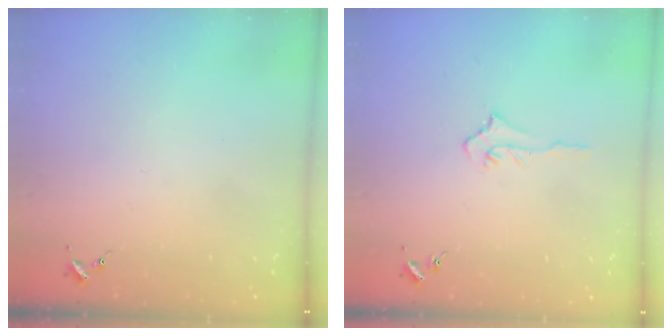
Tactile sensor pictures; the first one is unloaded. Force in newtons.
{"total": 3.9, "press": 3.9, "slide": 0.7}